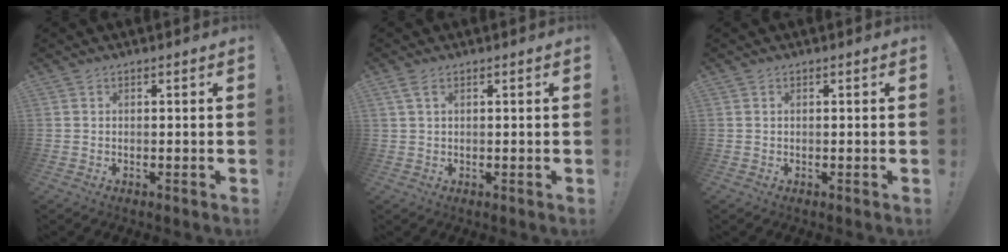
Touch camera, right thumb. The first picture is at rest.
{"total": 2.4, "force": [1.1, 1.0, 1.9], "torque": [-0.040, 0.004, 0.021]}
{"total": 0.0}